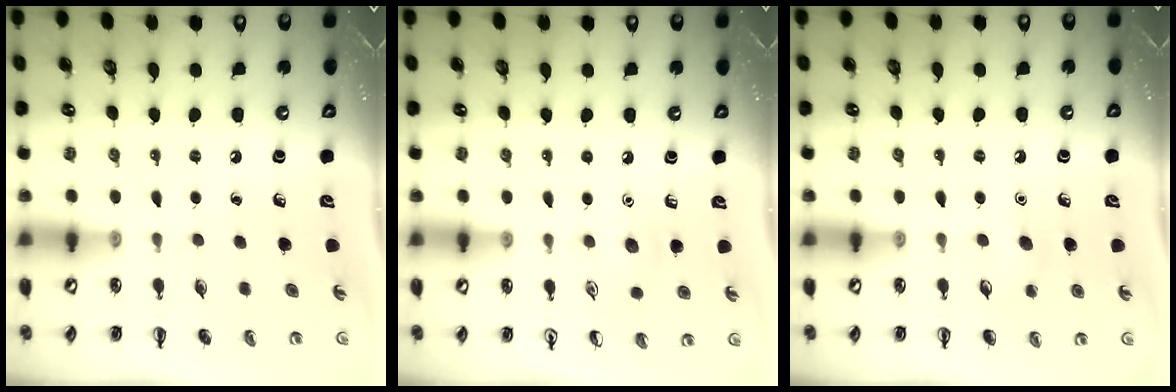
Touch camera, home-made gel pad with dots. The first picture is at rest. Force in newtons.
{"total": 6.4, "press": 6.1, "slide": 2.0}
{"total": 5.5, "press": 5.3, "slide": 1.4}